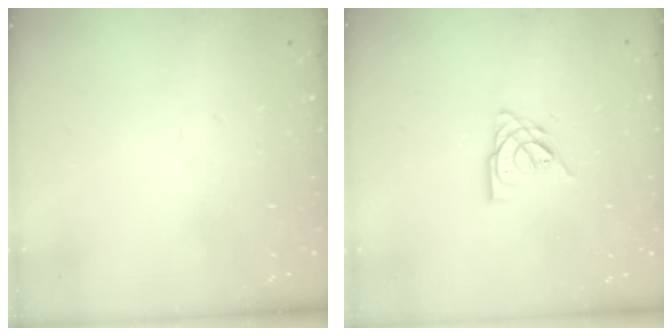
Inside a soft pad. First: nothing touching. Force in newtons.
{"total": 7.2, "press": 7.2, "slide": 0.7}